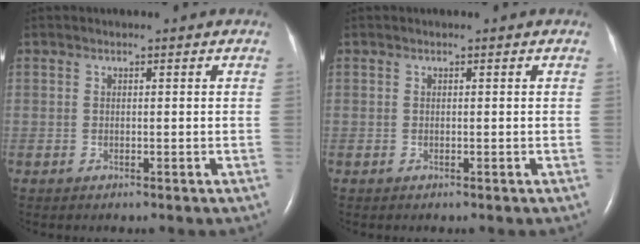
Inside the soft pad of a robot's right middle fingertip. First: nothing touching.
{"total": 0.0}